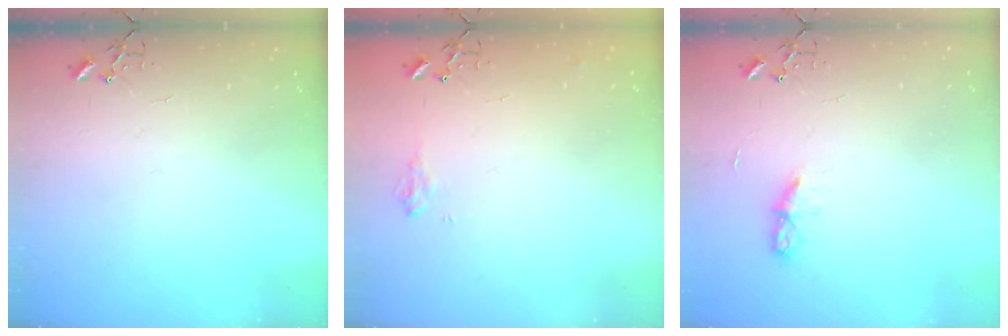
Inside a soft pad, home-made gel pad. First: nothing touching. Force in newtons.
{"total": 7.7, "press": 7.7, "slide": 0.9}
{"total": 5.1, "press": 5.0, "slide": 0.6}